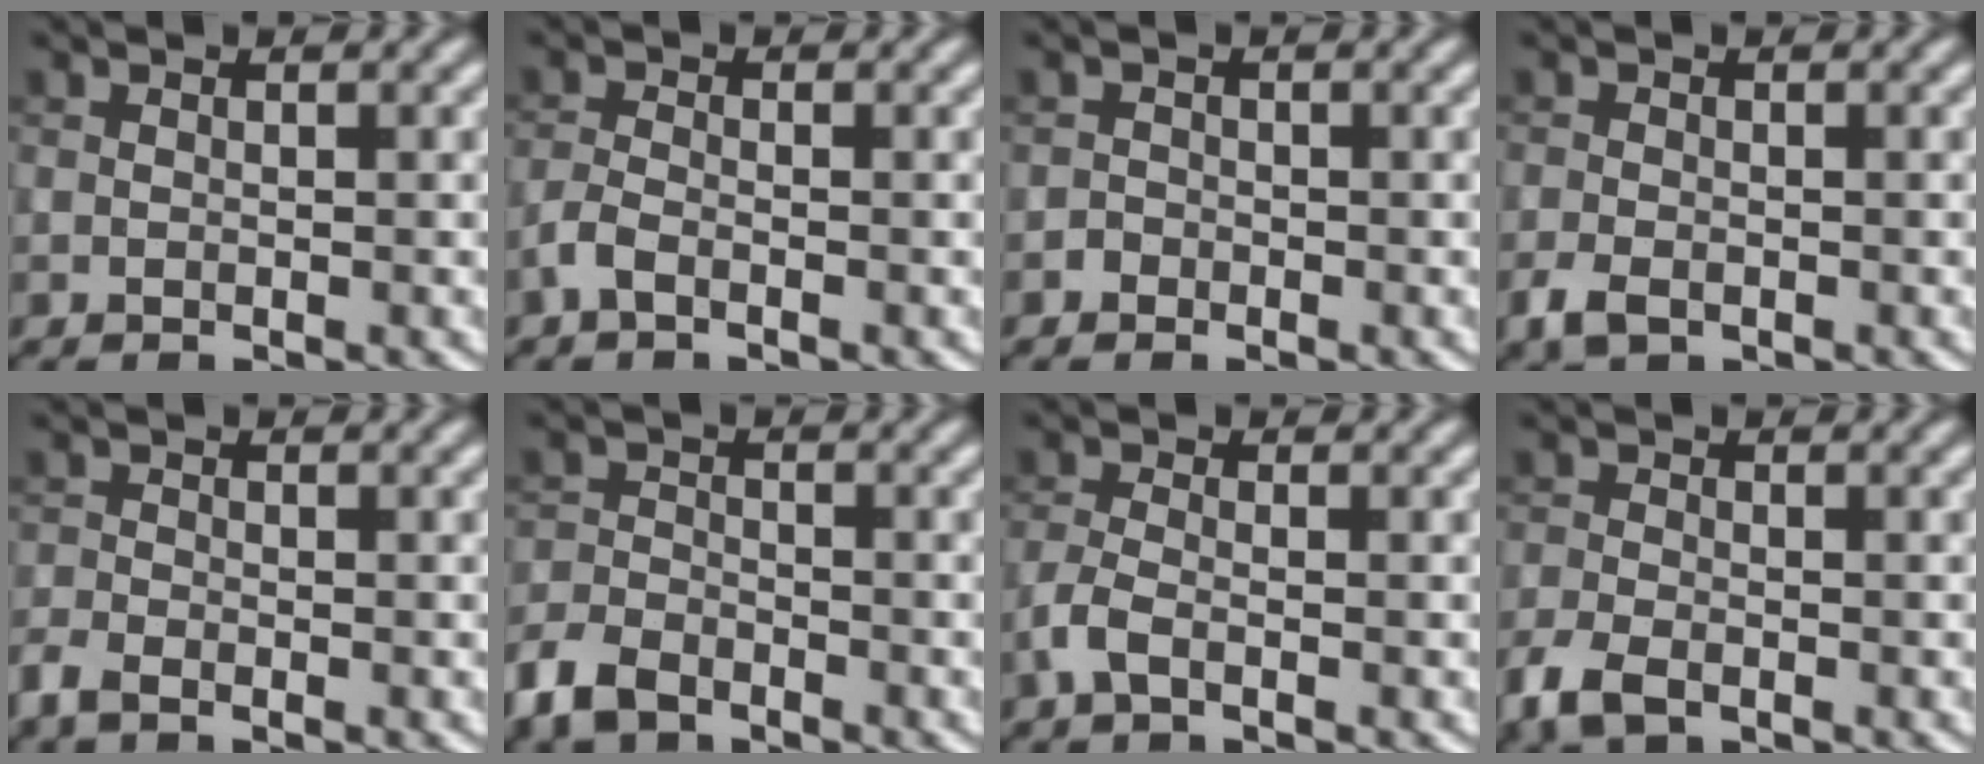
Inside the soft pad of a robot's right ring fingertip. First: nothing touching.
{"total": 1.6, "force": [-1.0, 0.5, 1.1], "torque": [-0.028, 0.002, -0.027]}
{"total": 0.7, "force": [-0.5, 0.5, -0.1], "torque": [0.005, 0.001, -0.010]}
{"total": 2.2, "force": [-1.2, 1.3, 1.4], "torque": [-0.031, -0.006, -0.028]}
{"total": 2.1, "force": [-1.6, 0.9, 1.1], "torque": [-0.028, -0.006, -0.041]}
{"total": 3.9, "force": [-2.9, 1.9, 1.6], "torque": [-0.037, -0.006, -0.069]}
{"total": 2.0, "force": [-1.1, 0.7, 1.6], "torque": [-0.041, 0.001, -0.030]}
{"total": 3.4, "force": [-2.2, 1.6, 2.0], "torque": [-0.048, -0.010, -0.052]}